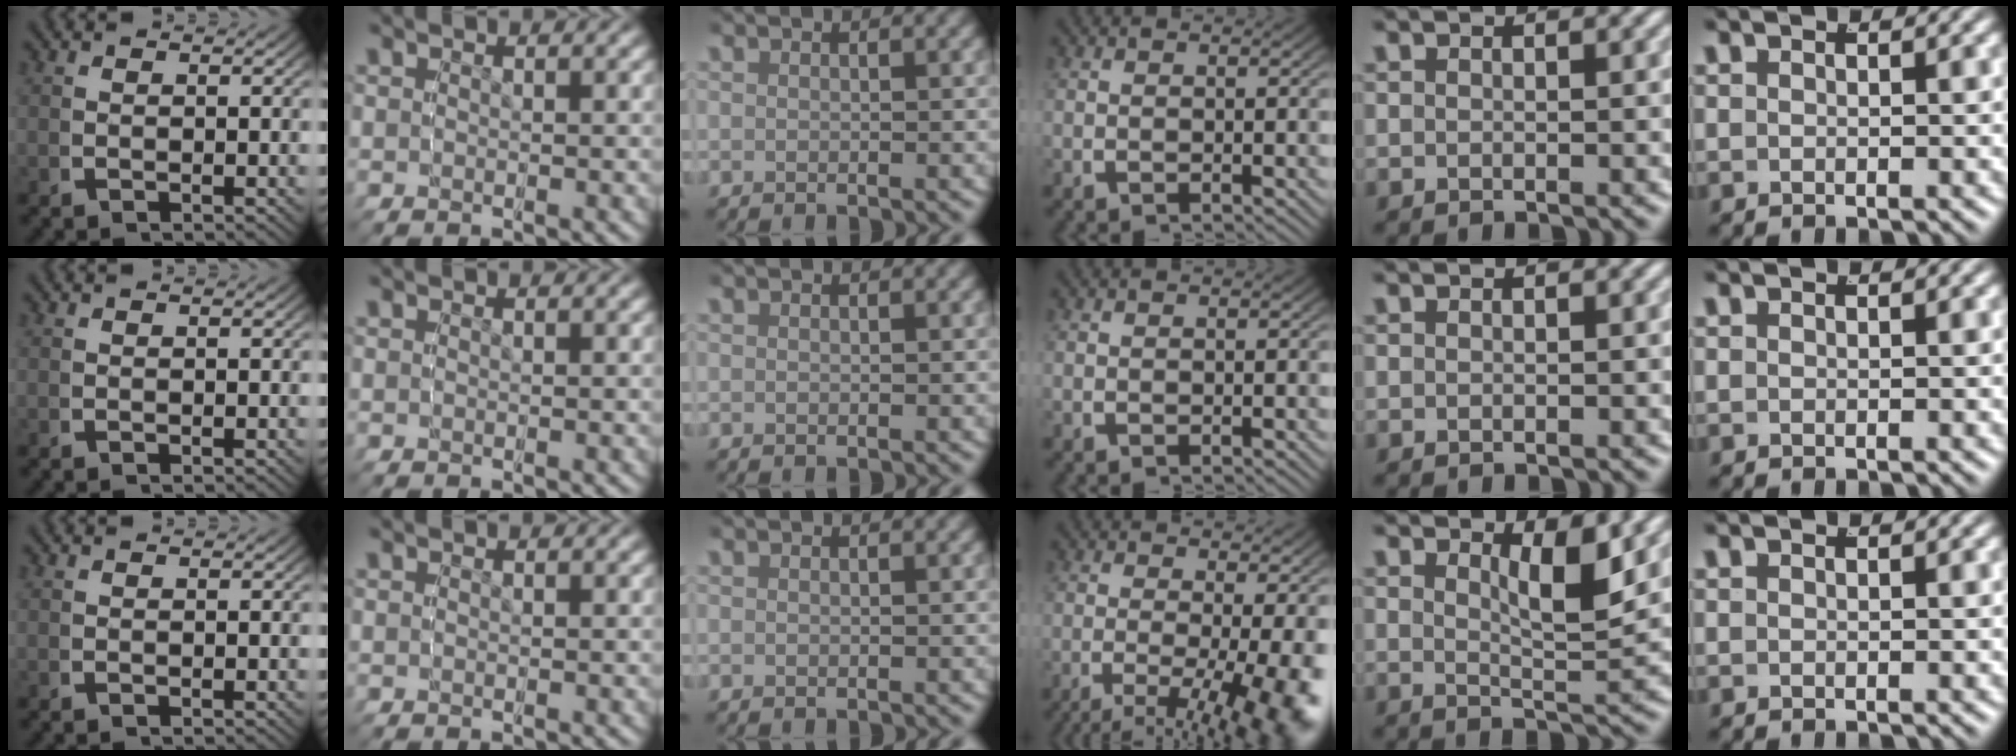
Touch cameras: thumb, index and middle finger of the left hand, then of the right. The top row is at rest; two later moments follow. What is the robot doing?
{"motion": "grasp_and_lifting", "object": "button"}